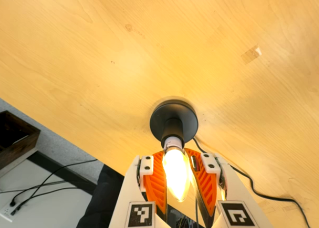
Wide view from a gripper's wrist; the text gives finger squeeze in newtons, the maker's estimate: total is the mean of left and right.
{"total": 24.3, "left": 23.4, "right": 25.2}